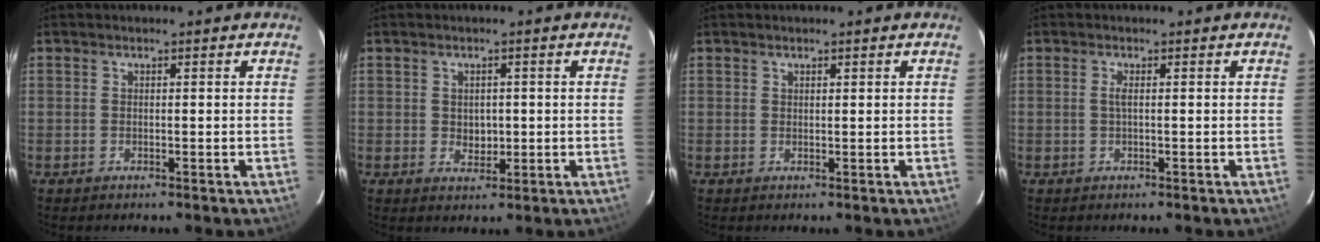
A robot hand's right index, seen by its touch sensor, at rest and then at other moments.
{"total": 2.9, "force": [0.0, 2.4, 1.6], "torque": [-0.023, 0.000, 0.005]}
{"total": 0.5, "force": [0.5, 0.2, 0.1], "torque": [-0.003, 0.001, 0.009]}
{"total": 0.9, "force": [0.0, -0.1, 0.9], "torque": [-0.017, 0.000, -0.001]}